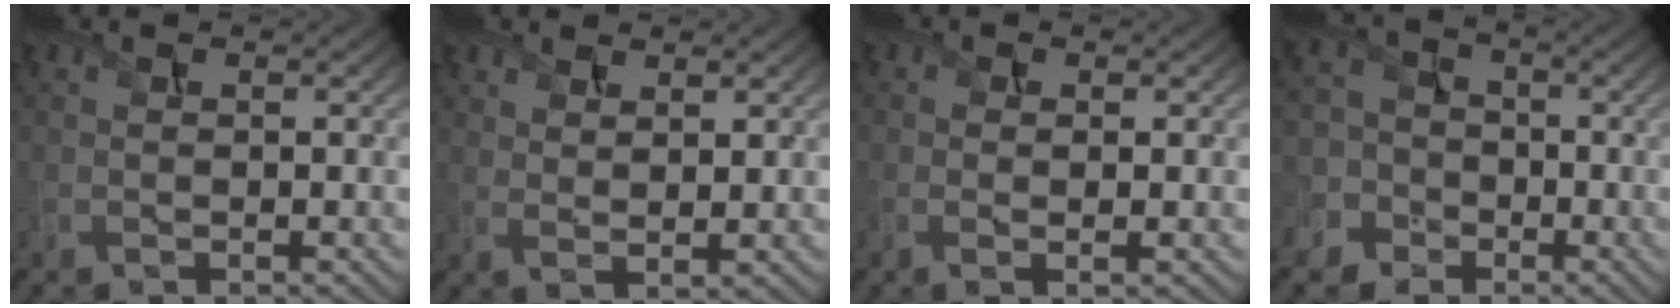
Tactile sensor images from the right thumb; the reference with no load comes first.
{"total": 2.7, "force": [1.8, 0.6, 1.8], "torque": [-0.036, -0.007, 0.040]}
{"total": 1.6, "force": [-0.1, 0.3, 1.5], "torque": [-0.033, -0.002, -0.003]}
{"total": 7.1, "force": [-3.1, 6.1, 1.8], "torque": [-0.055, -0.010, -0.086]}